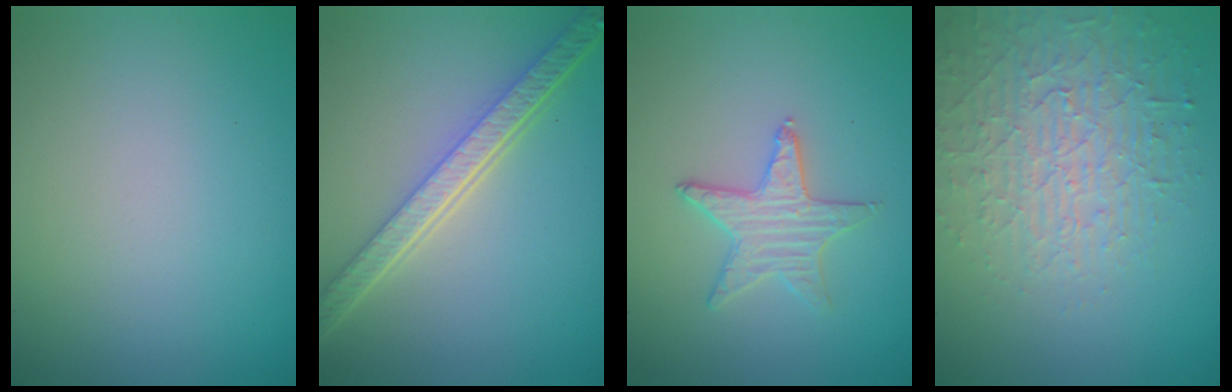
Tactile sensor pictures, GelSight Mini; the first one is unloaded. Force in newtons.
{"total": 5.9, "press": 4.3, "slide": 4.0}
{"total": 1.9, "press": 1.9, "slide": 0.2}
{"total": 4.2, "press": 4.1, "slide": 0.9}